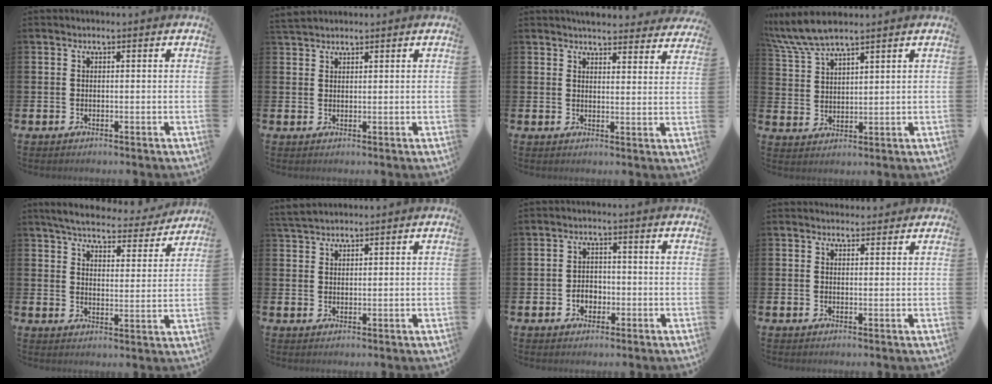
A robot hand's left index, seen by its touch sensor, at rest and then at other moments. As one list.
[{"total": 2.0, "force": [2.0, 0.5, 0.1], "torque": [0.004, -0.006, 0.035]}, {"total": 4.4, "force": [4.4, 0.8, 0.3], "torque": [-0.007, -0.027, 0.077]}, {"total": 6.5, "force": [6.0, 0.8, 2.4], "torque": [-0.072, -0.016, 0.112]}, {"total": 5.5, "force": [5.3, 1.0, 1.4], "torque": [-0.048, -0.035, 0.088]}, {"total": 2.7, "force": [2.6, 0.5, 0.3], "torque": [-0.009, -0.006, 0.049]}, {"total": 2.7, "force": [-0.9, 2.1, 1.4], "torque": [-0.013, -0.002, -0.025]}, {"total": 1.8, "force": [1.6, 0.8, 0.0], "torque": [0.016, -0.005, 0.025]}]